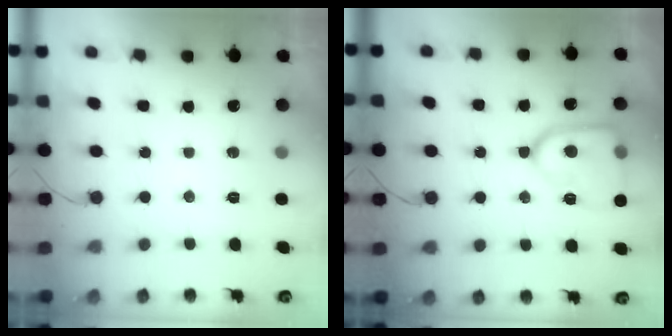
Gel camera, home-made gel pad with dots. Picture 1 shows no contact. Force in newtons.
{"total": 16.8, "press": 16.7, "slide": 1.6}